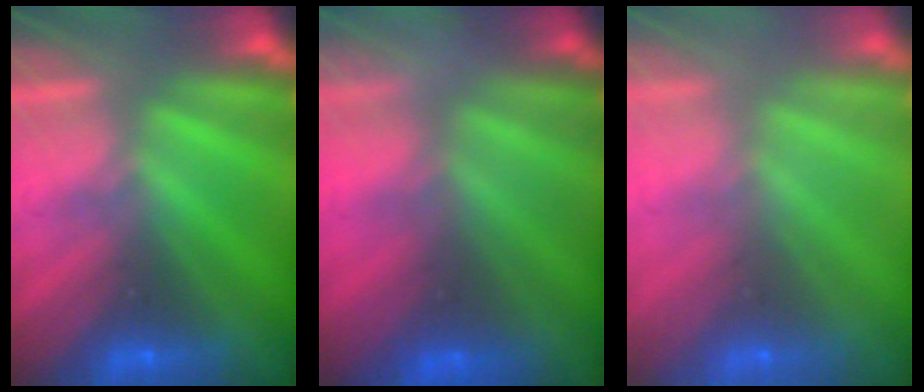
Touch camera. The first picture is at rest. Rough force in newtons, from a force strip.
{"total": 9.4}
{"total": 8.6}